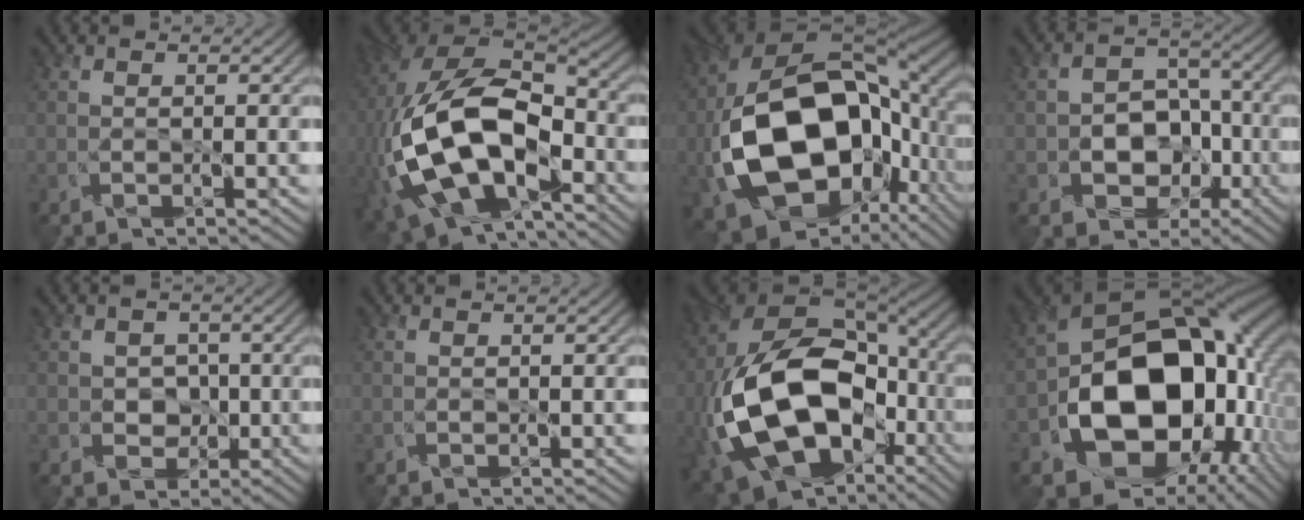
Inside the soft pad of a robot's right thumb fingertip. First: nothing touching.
{"total": 16.2, "force": [-3.1, 10.4, 12.0], "torque": [-0.291, -0.031, -0.038]}
{"total": 17.4, "force": [-2.3, 12.7, 11.6], "torque": [-0.252, -0.015, -0.038]}
{"total": 4.9, "force": [-1.3, 4.6, 1.3], "torque": [0.011, 0.002, -0.028]}
{"total": 2.7, "force": [0.5, 2.4, -1.2], "torque": [0.037, -0.004, 0.009]}
{"total": 0.0}
{"total": 17.3, "force": [-3.4, 12.1, 11.9], "torque": [-0.280, -0.024, -0.053]}
{"total": 17.0, "force": [-2.9, 13.3, 10.1], "torque": [-0.161, -0.031, -0.032]}